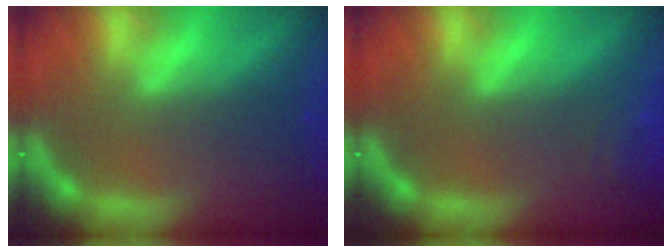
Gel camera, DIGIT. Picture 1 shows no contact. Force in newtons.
{"total": 3.5}